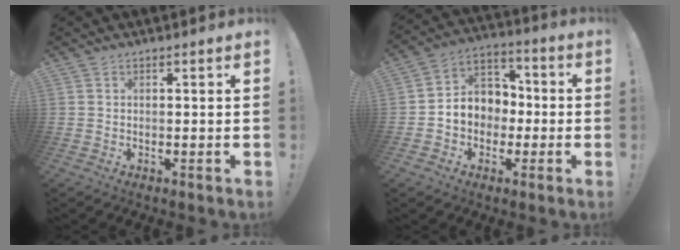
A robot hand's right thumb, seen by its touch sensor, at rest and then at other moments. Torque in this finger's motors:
{"motor_torque": [0.40, 0.43, 0.35, -0.27, 0.00]}